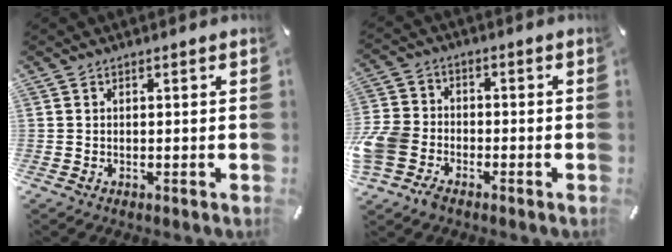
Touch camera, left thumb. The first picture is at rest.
{"total": 8.1, "force": [-4.4, 6.1, 3.0], "torque": [-0.075, 0.032, -0.083]}